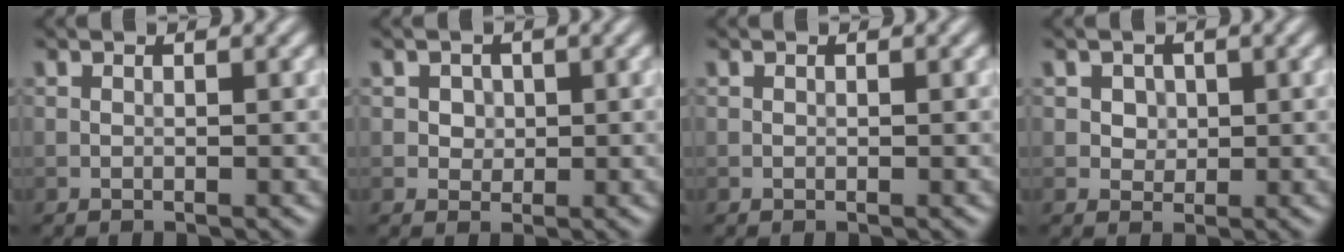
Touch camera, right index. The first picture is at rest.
{"total": 1.8, "force": [0.5, 1.5, 0.7], "torque": [-0.009, 0.003, 0.012]}
{"total": 0.0}
{"total": 2.1, "force": [0.8, 1.8, 0.9], "torque": [-0.017, 0.001, 0.018]}